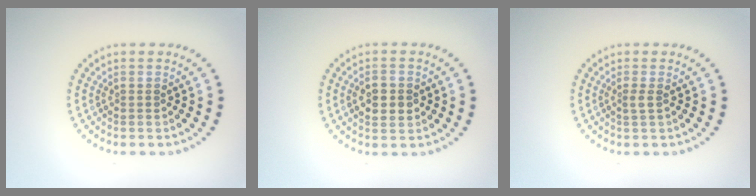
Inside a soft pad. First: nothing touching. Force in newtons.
{"total": 2.4, "press": 2.4, "slide": 0.1}
{"total": 0.9, "press": 0.6, "slide": 0.6}